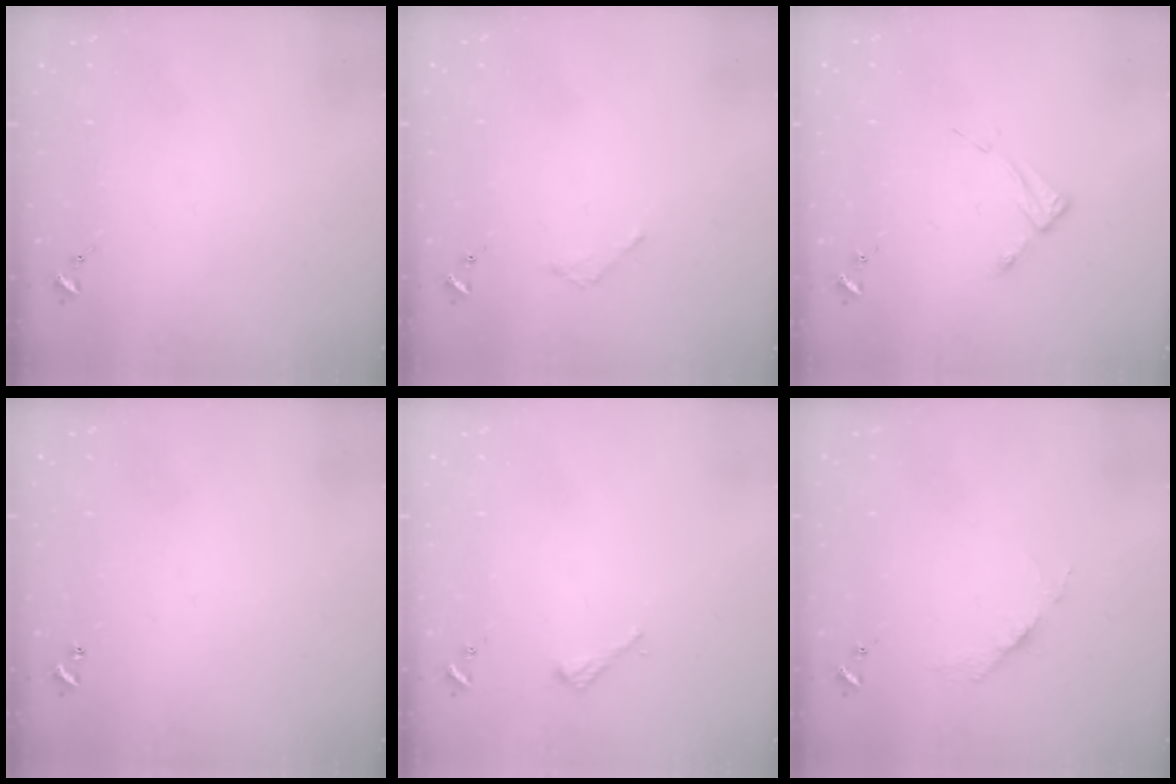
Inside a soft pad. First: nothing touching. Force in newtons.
{"total": 1.8, "press": 1.8, "slide": 0.2}
{"total": 5.3, "press": 5.2, "slide": 0.1}
{"total": 0.9, "press": 0.9, "slide": 0.2}
{"total": 2.2, "press": 2.2, "slide": 0.2}
{"total": 3.8, "press": 3.8, "slide": 0.4}